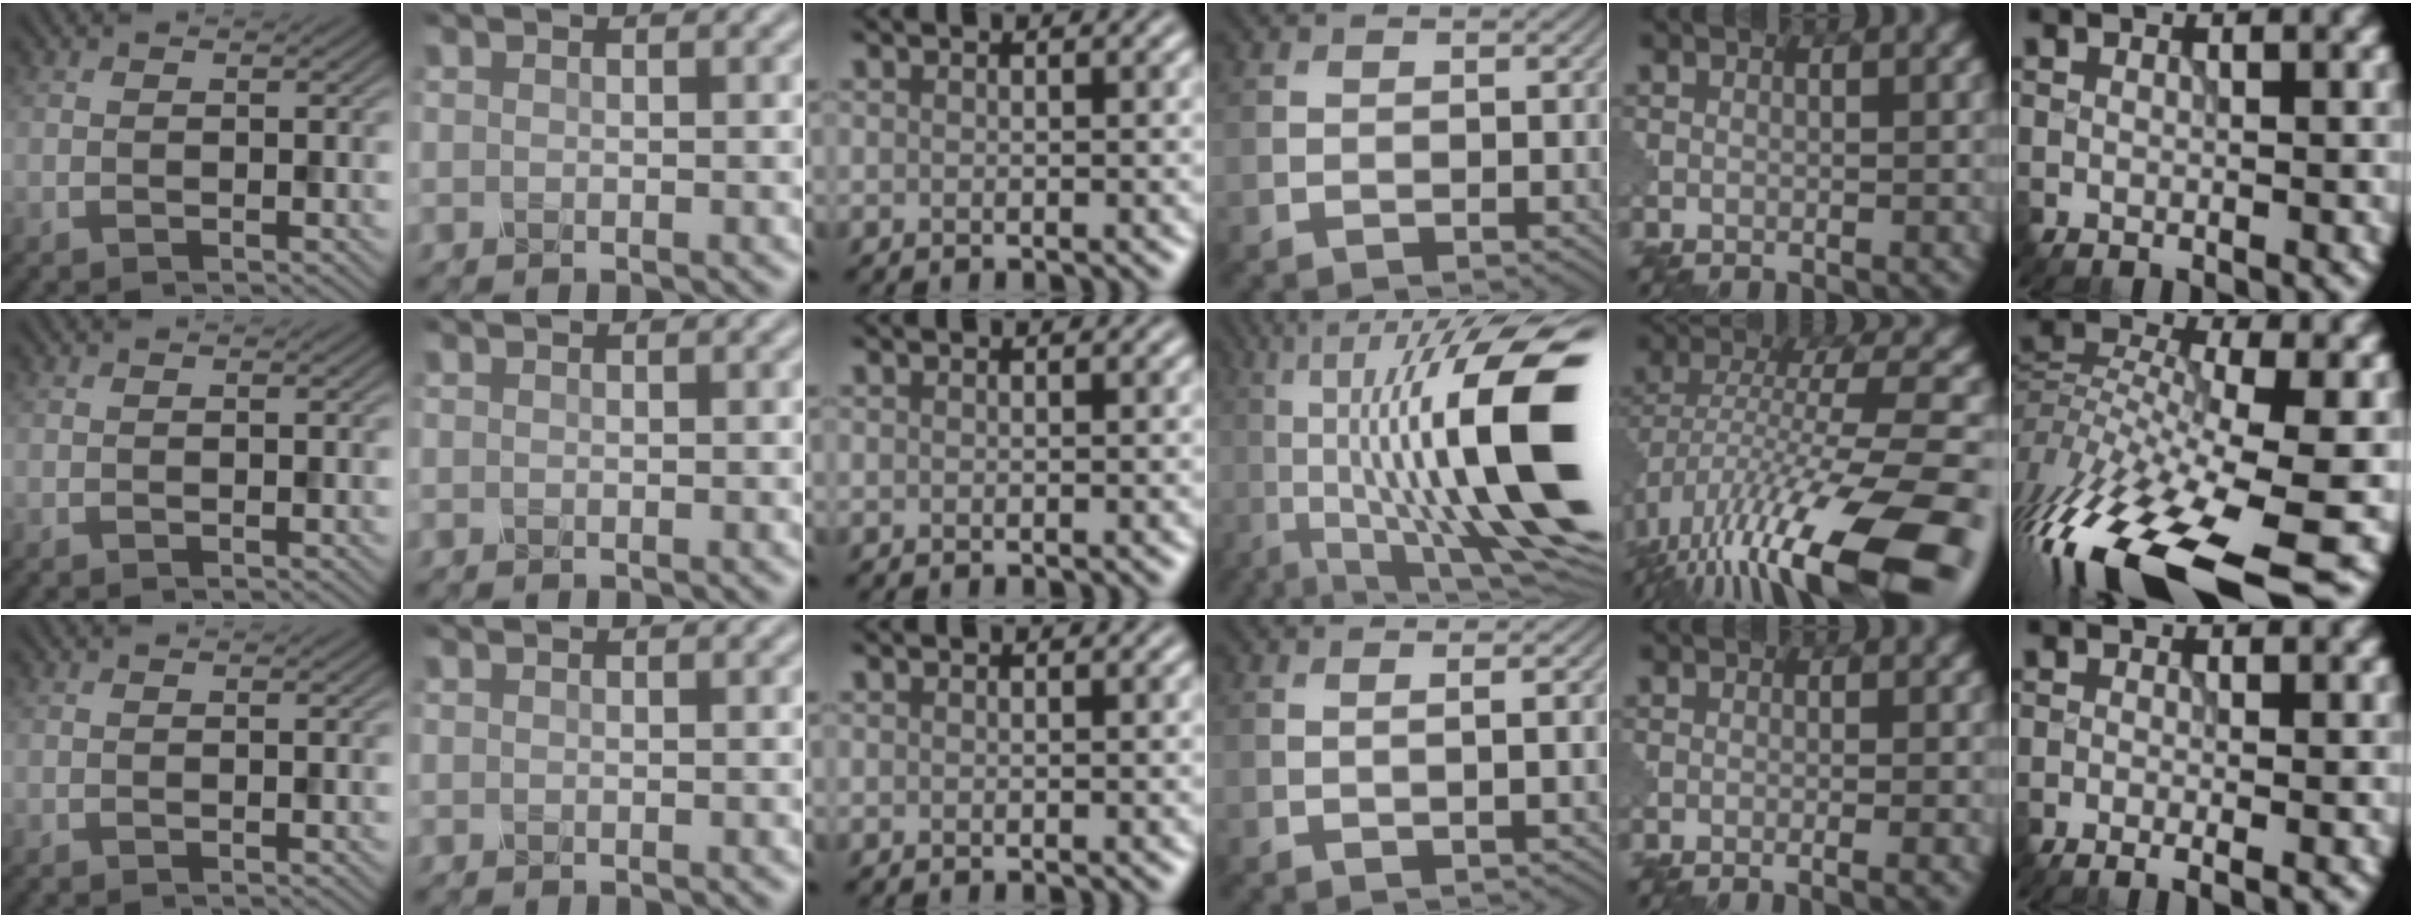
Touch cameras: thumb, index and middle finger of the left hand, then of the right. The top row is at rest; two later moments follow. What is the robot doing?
{"motion": "shake", "object": "plastic piggy bank"}